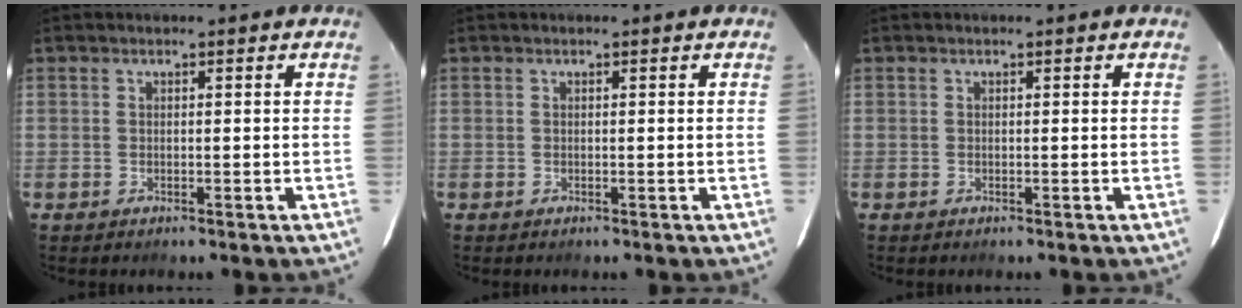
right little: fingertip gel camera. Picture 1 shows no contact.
{"total": 0.0}
{"total": 0.0}